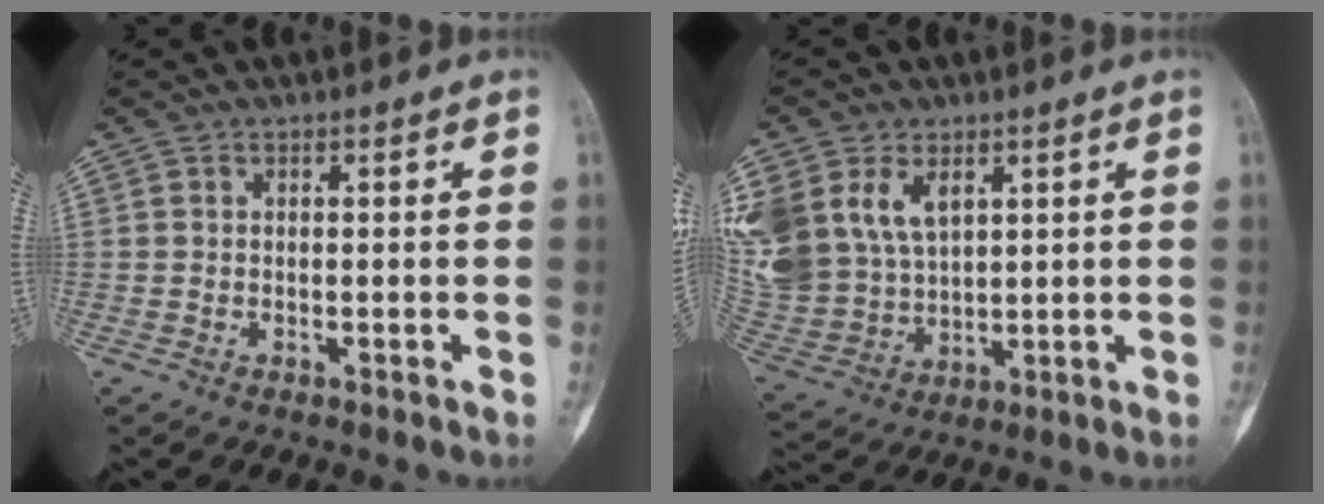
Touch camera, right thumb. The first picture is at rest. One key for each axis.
{"total": 20.4, "fx": 7.5, "fy": 14.6, "fz": 12.0, "tx": -0.290, "ty": 0.013, "tz": 0.167}